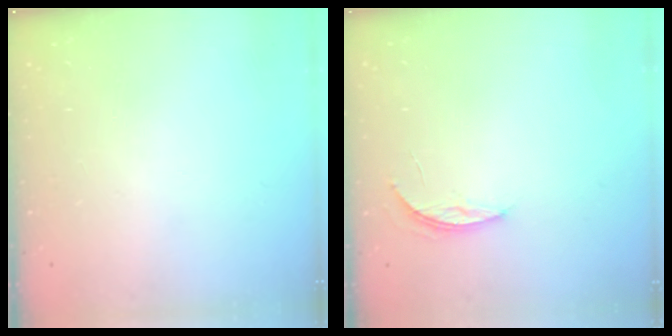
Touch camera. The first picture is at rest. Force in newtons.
{"total": 3.9, "press": 3.9, "slide": 0.4}